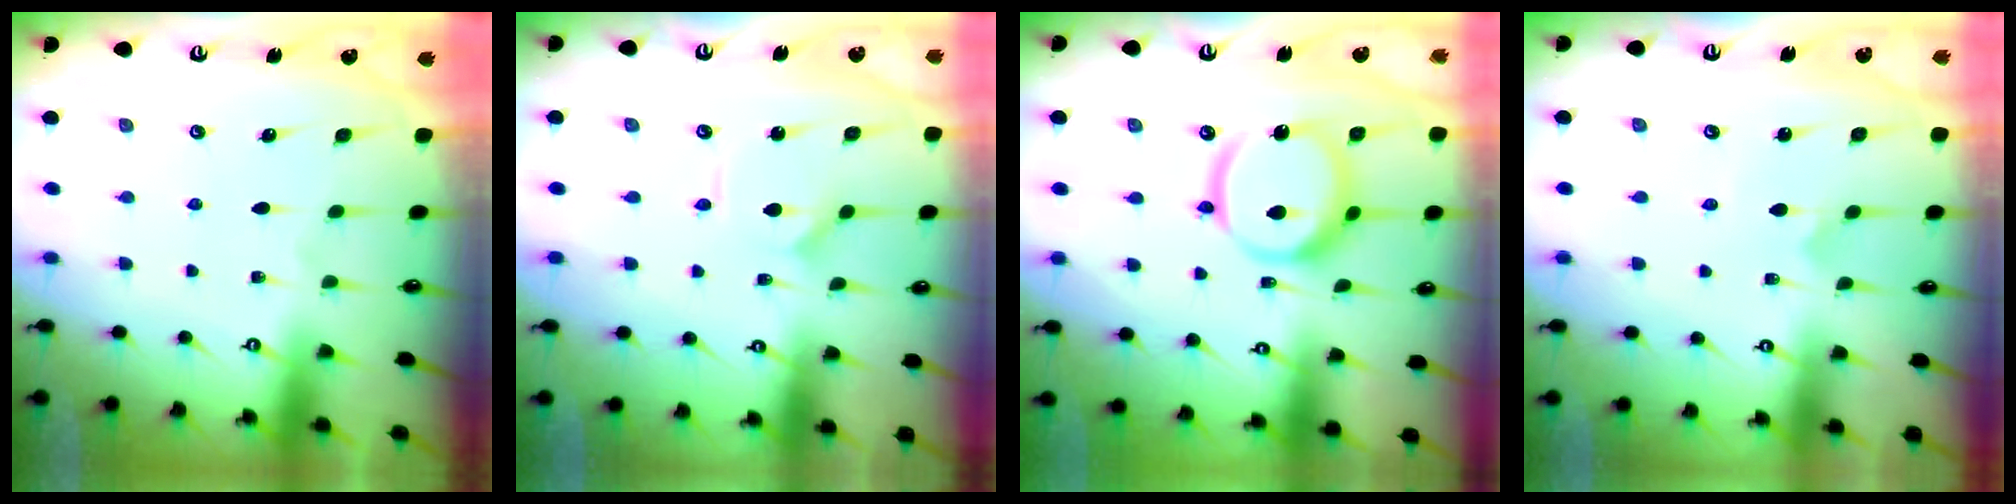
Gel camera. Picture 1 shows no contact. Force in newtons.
{"total": 1.4, "press": 1.4, "slide": 0.1}
{"total": 13.3, "press": 13.2, "slide": 1.6}
{"total": 0.7, "press": 0.7, "slide": 0.0}